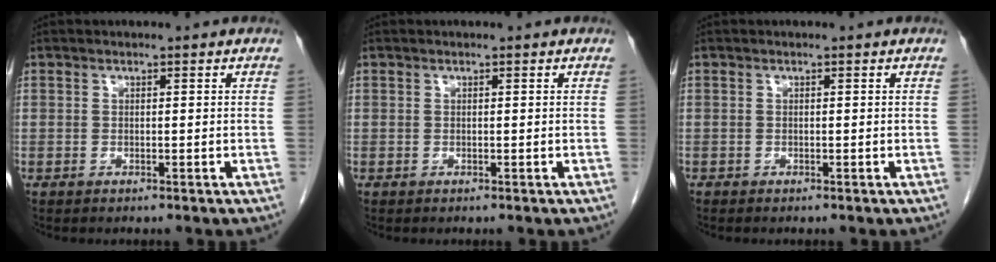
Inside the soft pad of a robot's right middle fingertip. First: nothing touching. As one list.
[{"total": 0.0}, {"total": 0.0}]